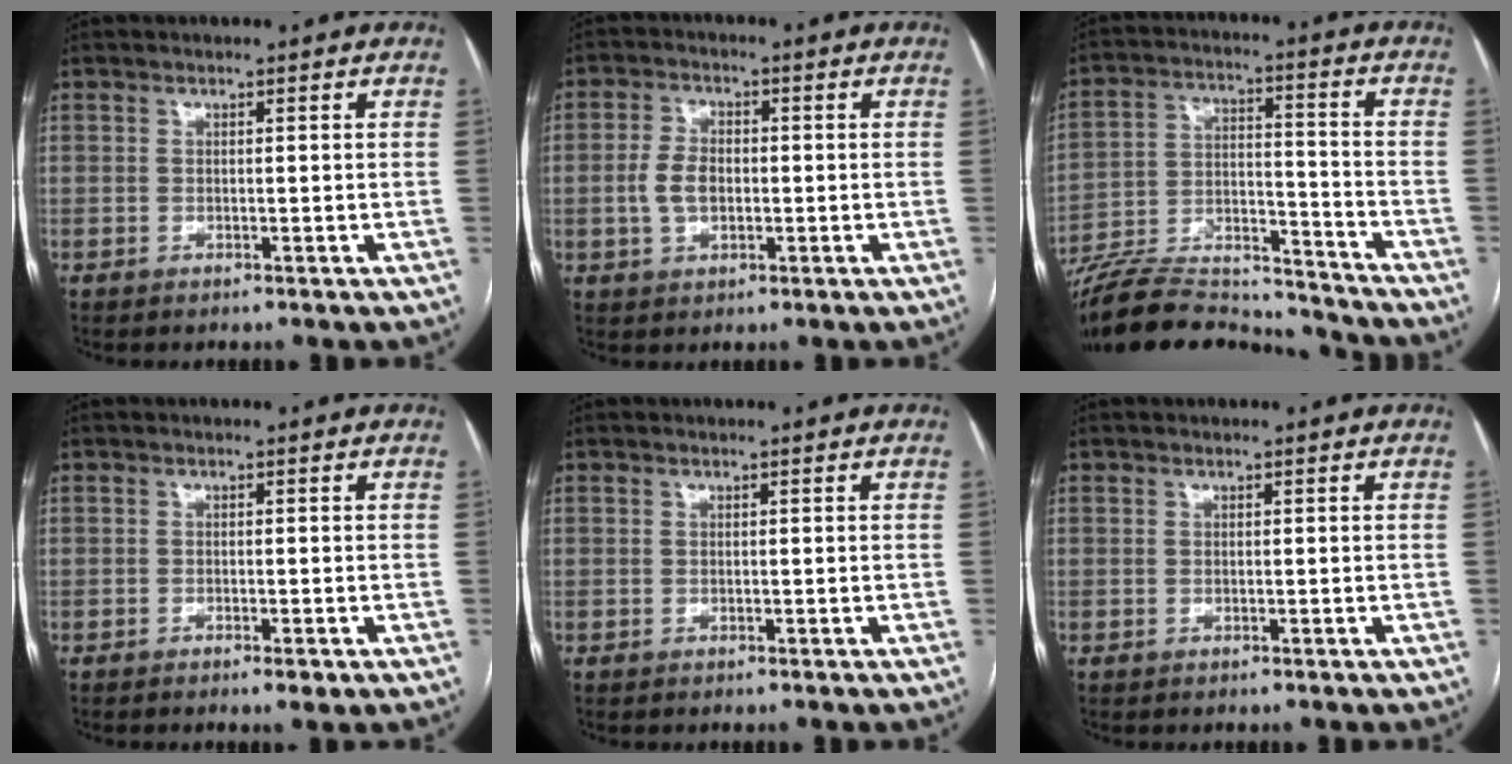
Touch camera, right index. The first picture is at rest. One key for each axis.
{"total": 5.2, "fx": -0.6, "fy": 3.2, "fz": 4.1, "tx": -0.090, "ty": 0.010, "tz": -0.009}
{"total": 21.7, "fx": -20.5, "fy": 3.4, "fz": 6.2, "tx": -0.152, "ty": -0.001, "tz": -0.327}
{"total": 1.5, "fx": -0.9, "fy": 0.3, "fz": 1.2, "tx": -0.018, "ty": -0.002, "tz": -0.013}
{"total": 0.0}
{"total": 0.0}